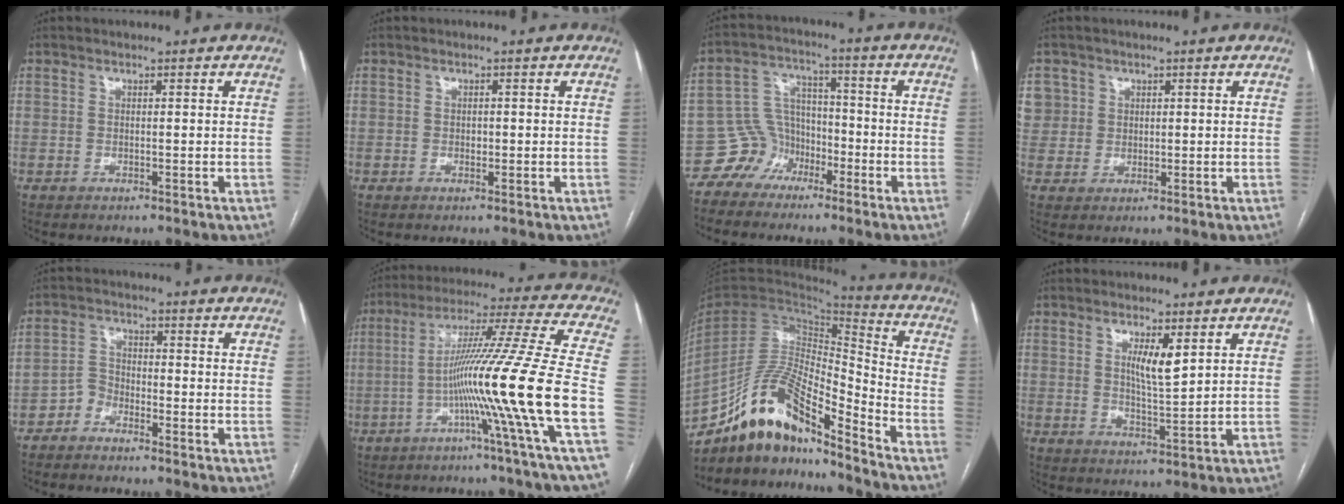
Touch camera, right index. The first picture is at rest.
{"total": 1.0, "force": [-0.1, 0.7, 0.6], "torque": [-0.009, 0.002, 0.001]}
{"total": 6.6, "force": [-4.2, 5.1, -0.1], "torque": [0.012, 0.034, -0.075]}
{"total": 6.1, "force": [2.2, 5.7, 0.4], "torque": [-0.006, 0.017, 0.056]}
{"total": 2.6, "force": [-2.2, 1.3, 0.4], "torque": [-0.003, 0.005, -0.044]}
{"total": 19.5, "force": [-5.2, -3.7, 18.4], "torque": [-0.310, -0.011, -0.102]}
{"total": 16.2, "force": [-13.3, 3.4, 8.5], "torque": [-0.153, 0.036, -0.243]}
{"total": 4.8, "force": [2.0, 0.7, 4.3], "torque": [-0.078, -0.009, 0.039]}